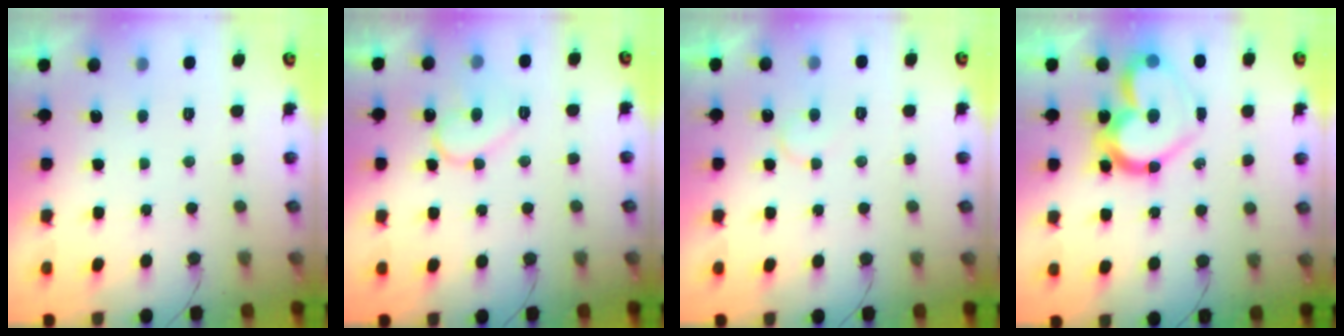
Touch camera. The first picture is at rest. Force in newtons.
{"total": 10.4, "press": 10.4, "slide": 0.8}
{"total": 4.7, "press": 4.7, "slide": 0.4}
{"total": 18.8, "press": 18.7, "slide": 1.9}